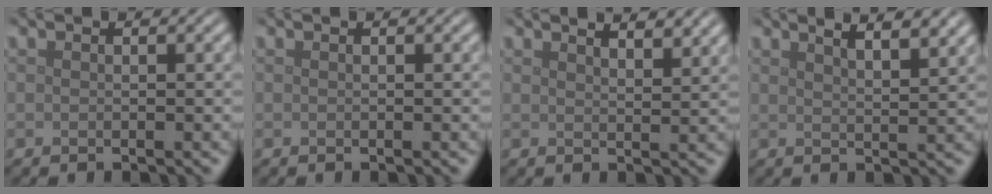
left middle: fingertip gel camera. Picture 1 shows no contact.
{"total": 0.0}
{"total": 4.9, "force": [3.8, 1.6, 2.7], "torque": [-0.012, 0.022, 0.025]}
{"total": 7.2, "force": [4.9, 2.6, 4.5], "torque": [-0.028, 0.036, 0.037]}